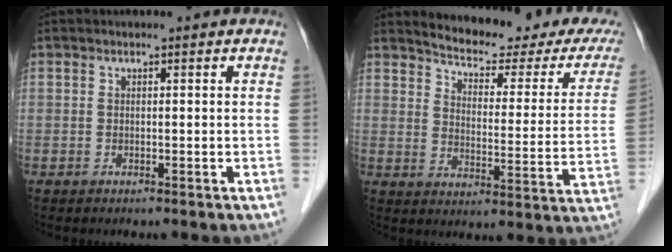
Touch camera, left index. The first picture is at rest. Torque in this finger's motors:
{"motor_torque": [0.63, -0.83, 0.03, 0.01]}